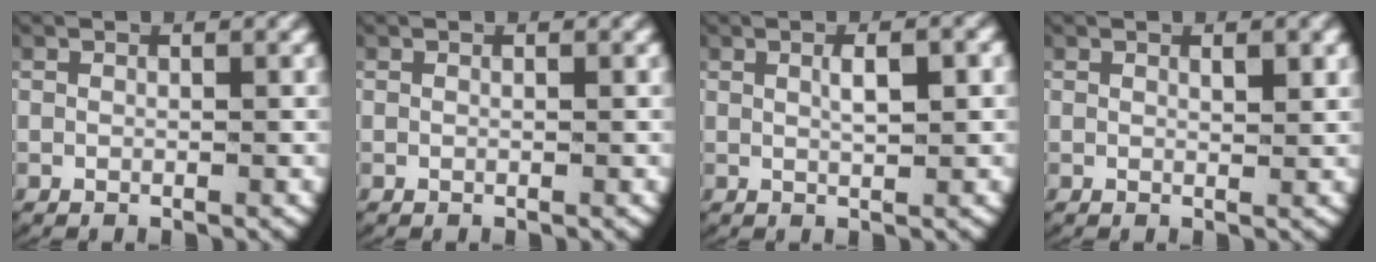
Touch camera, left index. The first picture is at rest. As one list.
[{"total": 0.0}, {"total": 2.2, "force": [0.5, 0.4, 2.1], "torque": [-0.031, -0.001, 0.013]}, {"total": 0.9, "force": [0.6, 0.1, 0.7], "torque": [-0.009, -0.007, 0.011]}]